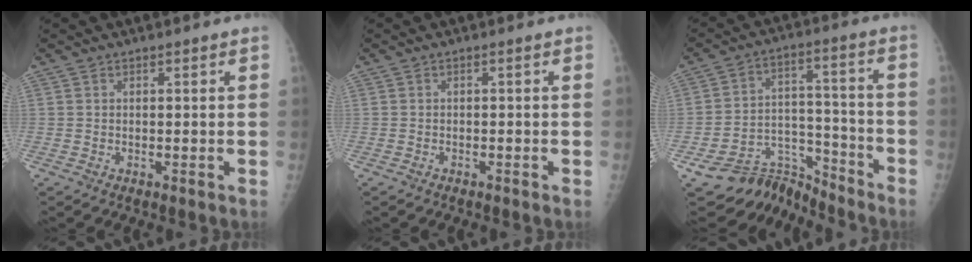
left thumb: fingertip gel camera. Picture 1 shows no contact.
{"total": 0.0}
{"total": 11.1, "force": [-10.4, 3.8, -0.6], "torque": [0.040, 0.112, -0.177]}